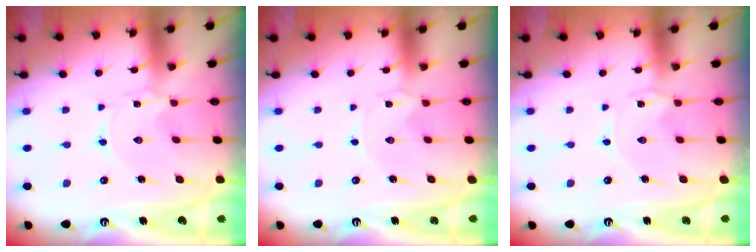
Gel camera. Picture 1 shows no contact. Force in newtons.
{"total": 0.0}
{"total": 0.0}